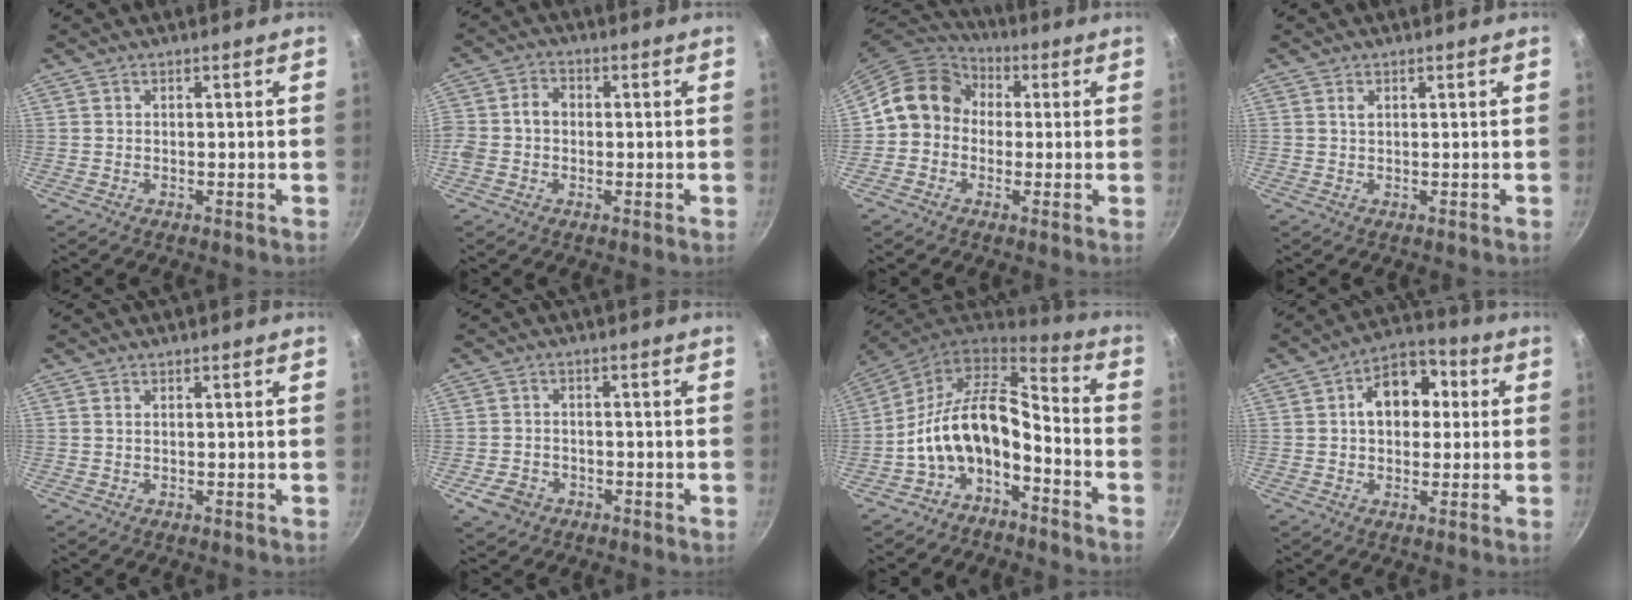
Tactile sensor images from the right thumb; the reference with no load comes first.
{"total": 5.5, "force": [-0.4, 4.5, 3.2], "torque": [-0.052, 0.018, -0.018]}
{"total": 11.7, "force": [0.7, 10.1, 5.9], "torque": [-0.065, 0.029, -0.011]}
{"total": 1.0, "force": [0.5, 0.5, 0.7], "torque": [-0.012, 0.000, 0.009]}
{"total": 0.6, "force": [0.2, 0.3, 0.5], "torque": [-0.009, 0.001, 0.004]}
{"total": 4.7, "force": [-2.3, 3.6, 1.9], "torque": [-0.037, 0.022, -0.035]}
{"total": 14.9, "force": [-4.9, 8.5, 11.2], "torque": [-0.197, 0.070, -0.103]}
{"total": 11.8, "force": [1.9, 8.4, 8.1], "torque": [-0.073, 0.023, 0.013]}